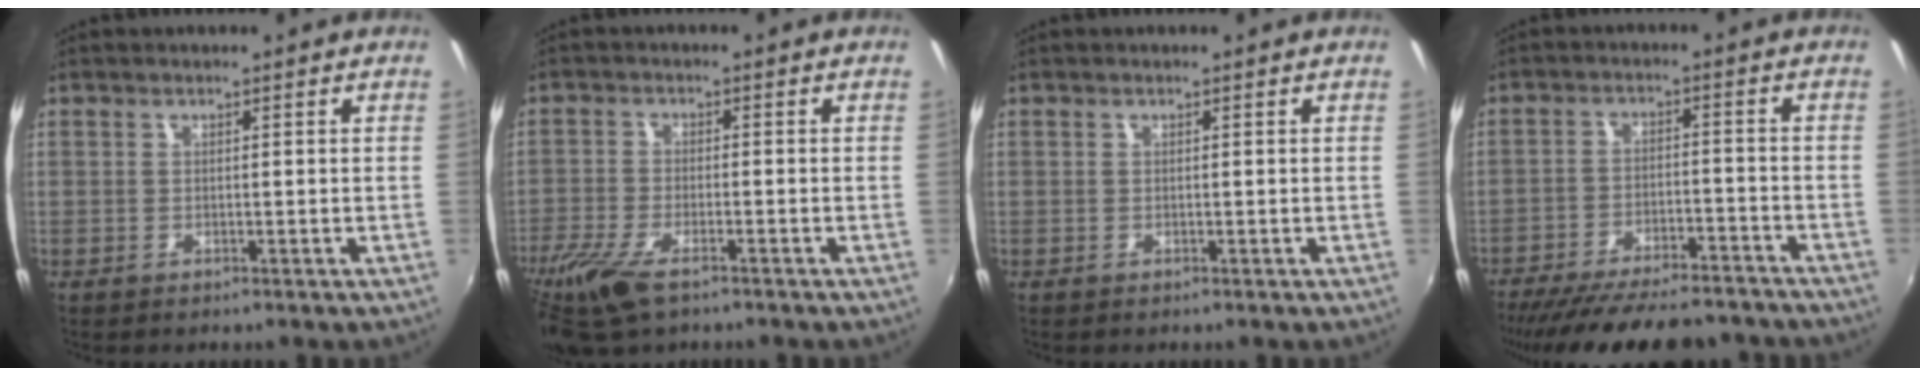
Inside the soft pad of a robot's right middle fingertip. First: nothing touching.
{"total": 11.4, "force": [-7.5, 4.2, 7.5], "torque": [-0.185, -0.039, -0.146]}
{"total": 0.0}
{"total": 20.9, "force": [-18.1, 5.5, 8.9], "torque": [-0.177, -0.018, -0.251]}